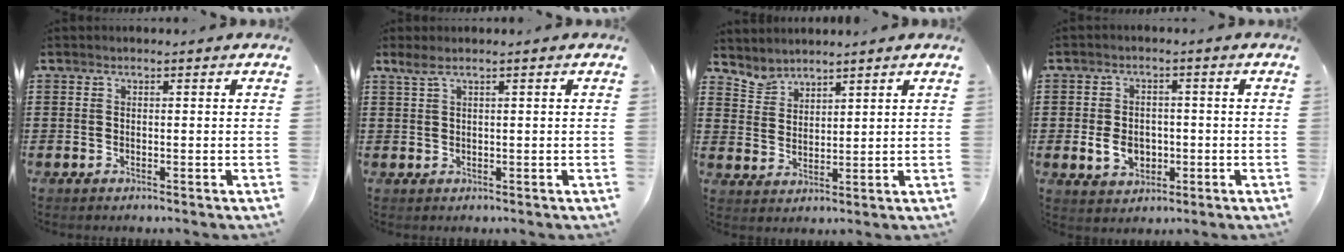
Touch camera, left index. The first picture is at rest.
{"total": 1.4, "force": [0.6, 0.1, 1.3], "torque": [-0.027, -0.002, 0.011]}
{"total": 3.6, "force": [3.4, 1.1, -0.2], "torque": [-0.012, -0.007, 0.067]}
{"total": 4.9, "force": [-0.9, 3.8, 2.9], "torque": [-0.059, 0.002, -0.021]}